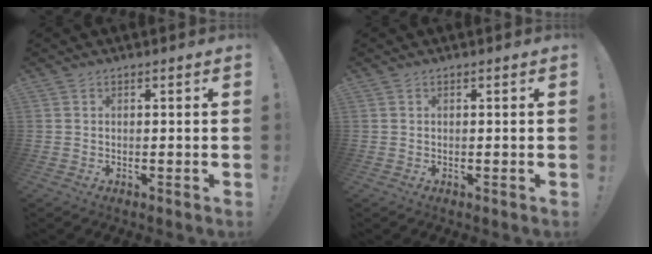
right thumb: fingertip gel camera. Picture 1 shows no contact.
{"total": 0.0}